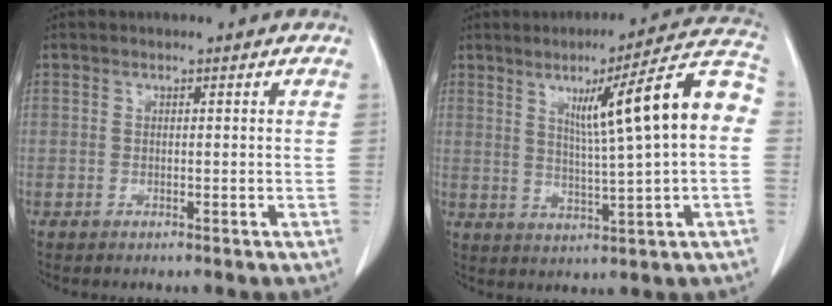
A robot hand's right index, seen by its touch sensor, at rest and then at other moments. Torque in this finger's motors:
{"motor_torque": [1.21, 0.89, 0.33, 0.07]}